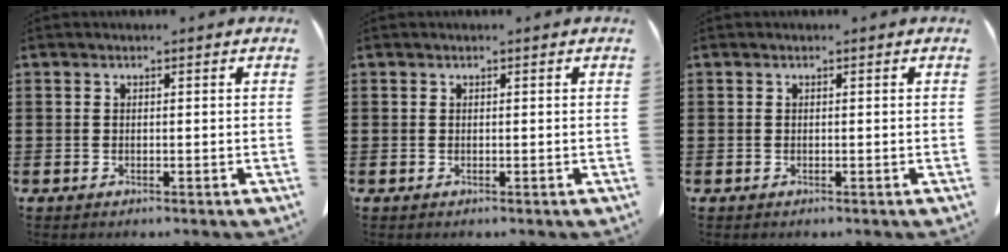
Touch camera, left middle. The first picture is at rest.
{"total": 0.0}
{"total": 0.0}